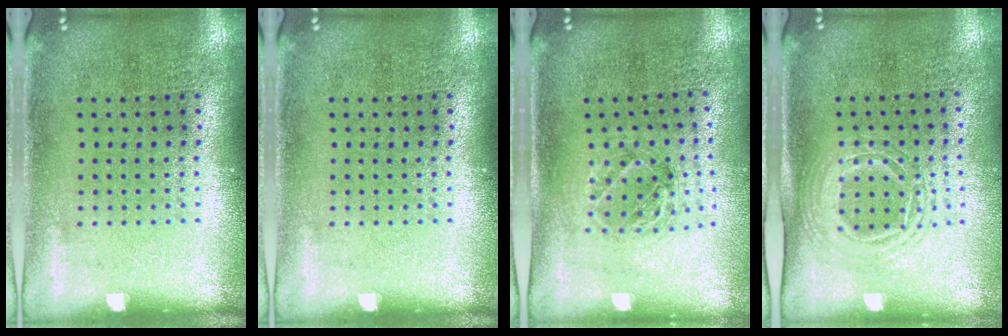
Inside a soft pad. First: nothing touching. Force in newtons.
{"total": 0.0}
{"total": 1.1, "press": 1.1, "slide": 0.2}
{"total": 1.5, "press": 1.3, "slide": 0.8}